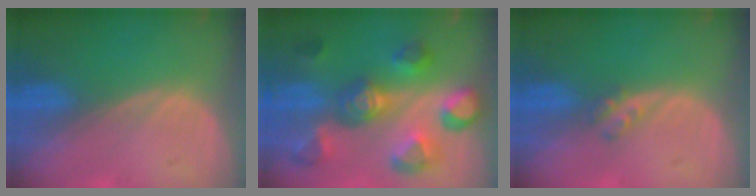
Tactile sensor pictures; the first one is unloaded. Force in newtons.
{"total": 10.9, "press": 9.9, "slide": 4.5}
{"total": 2.1, "press": 1.8, "slide": 1.0}